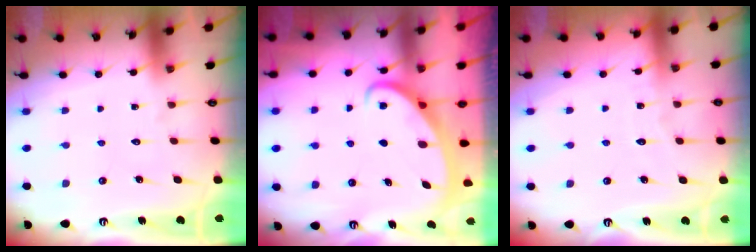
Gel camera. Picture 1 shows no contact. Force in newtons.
{"total": 2.6, "press": 2.5, "slide": 0.3}
{"total": 3.3, "press": 3.3, "slide": 0.4}